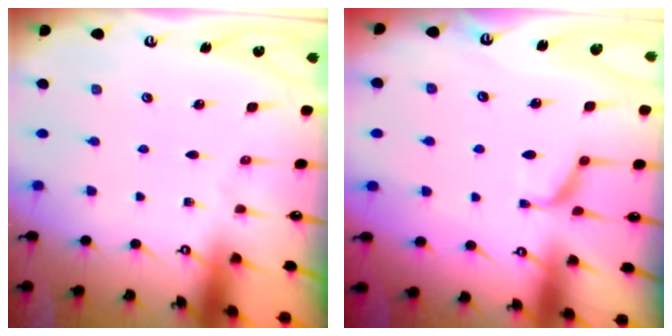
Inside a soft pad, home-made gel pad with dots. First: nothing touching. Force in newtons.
{"total": 1.0, "press": 0.7, "slide": 0.7}